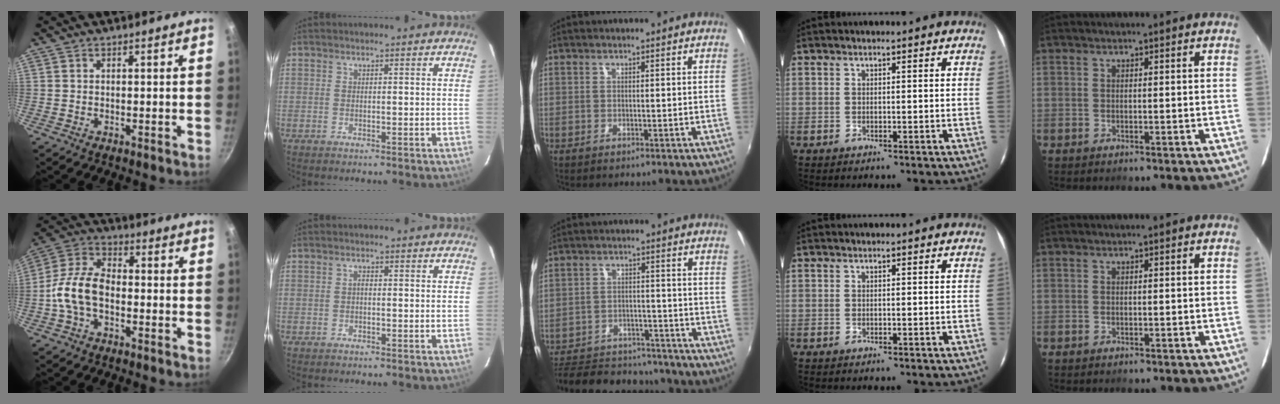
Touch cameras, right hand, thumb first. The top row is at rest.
{"thumb": {"total": 10.8, "force": [-2.4, 6.7, 8.1], "torque": [-0.142, 0.040, -0.060]}, "index": {"total": 0.7, "force": [-0.3, 0.5, 0.3], "torque": [-0.004, 0.004, -0.007]}, "middle": {"total": 16.3, "force": [-13.5, 7.5, 5.3], "torque": [-0.131, 0.029, -0.177]}}